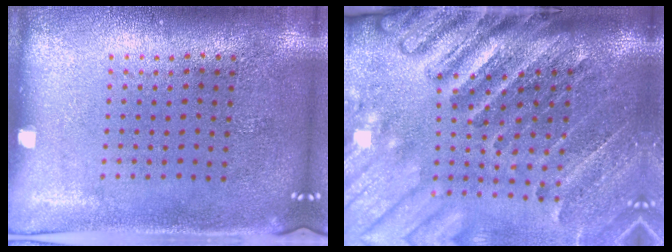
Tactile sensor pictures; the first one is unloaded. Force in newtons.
{"total": 4.4, "press": 3.3, "slide": 2.9}